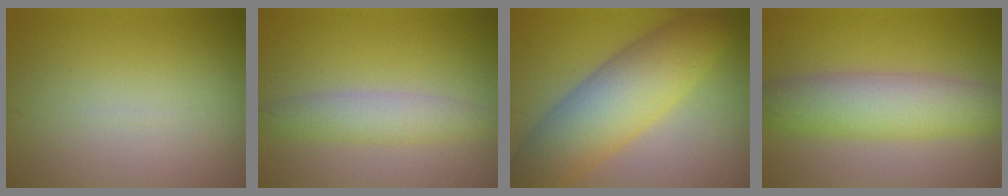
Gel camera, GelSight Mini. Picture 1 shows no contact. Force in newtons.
{"total": 3.0, "press": 3.0, "slide": 0.0}
{"total": 8.7, "press": 8.7, "slide": 0.2}
{"total": 6.2, "press": 6.2, "slide": 0.0}